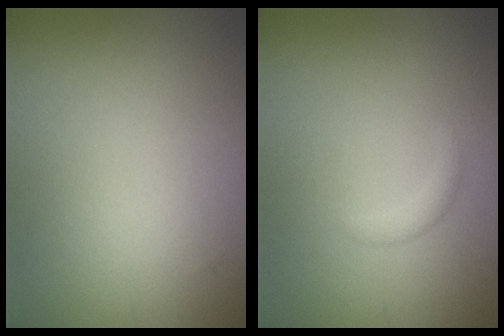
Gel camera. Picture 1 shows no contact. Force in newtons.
{"total": 0.9, "press": 0.9, "slide": 0.2}